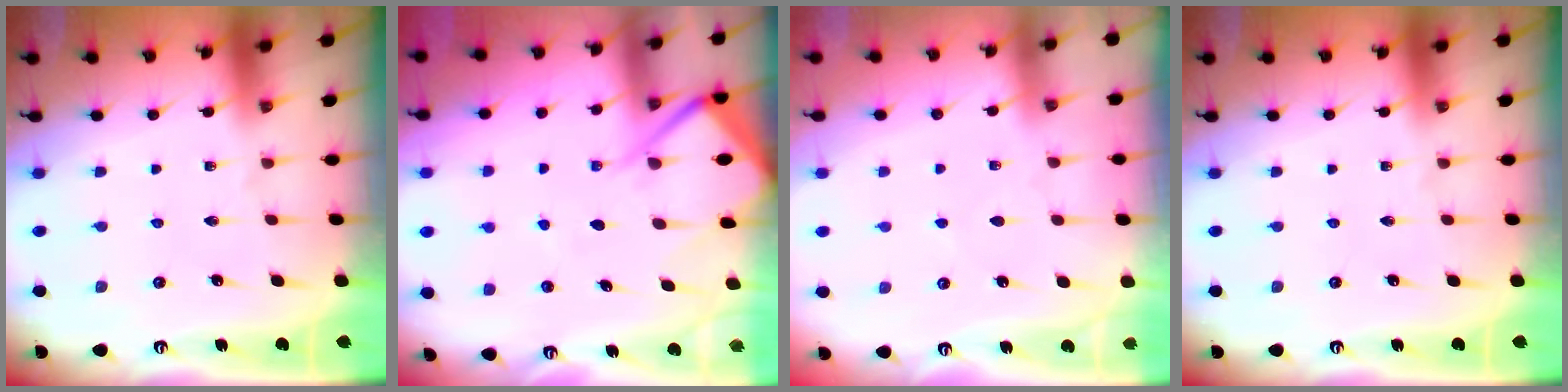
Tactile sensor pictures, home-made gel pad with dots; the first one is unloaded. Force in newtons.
{"total": 8.4, "press": 8.3, "slide": 0.9}
{"total": 3.9, "press": 3.9, "slide": 0.4}
{"total": 0.0}